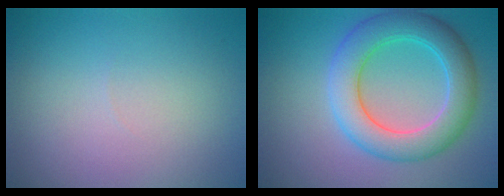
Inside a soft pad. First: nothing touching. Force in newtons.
{"total": 6.3, "press": 6.3, "slide": 0.6}